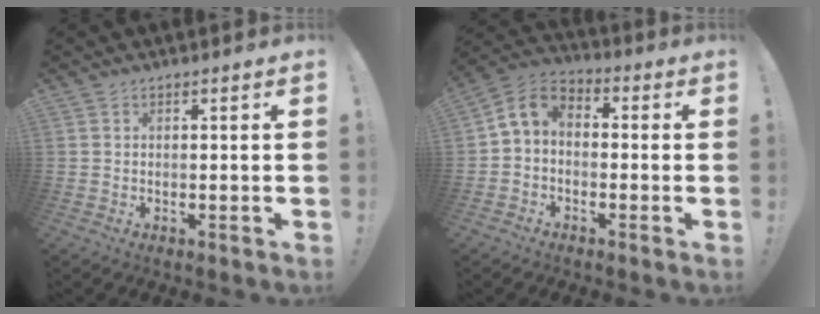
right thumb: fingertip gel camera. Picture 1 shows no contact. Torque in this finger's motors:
{"motor_torque": [0.03, 0.05, -0.03, -0.02, 0.04]}